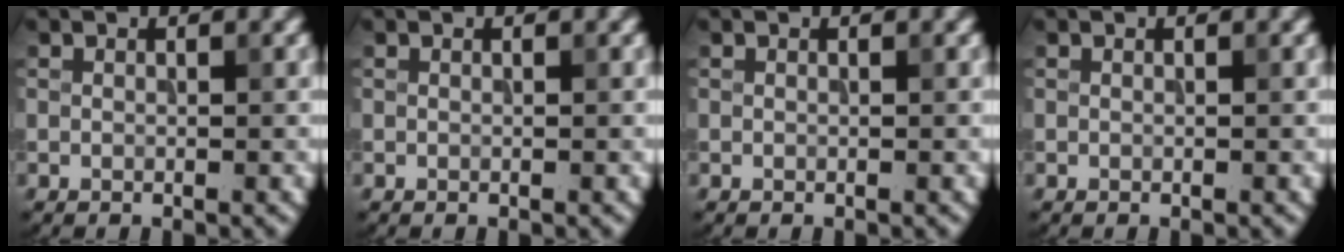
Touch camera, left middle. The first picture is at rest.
{"total": 0.0}
{"total": 0.0}
{"total": 0.0}